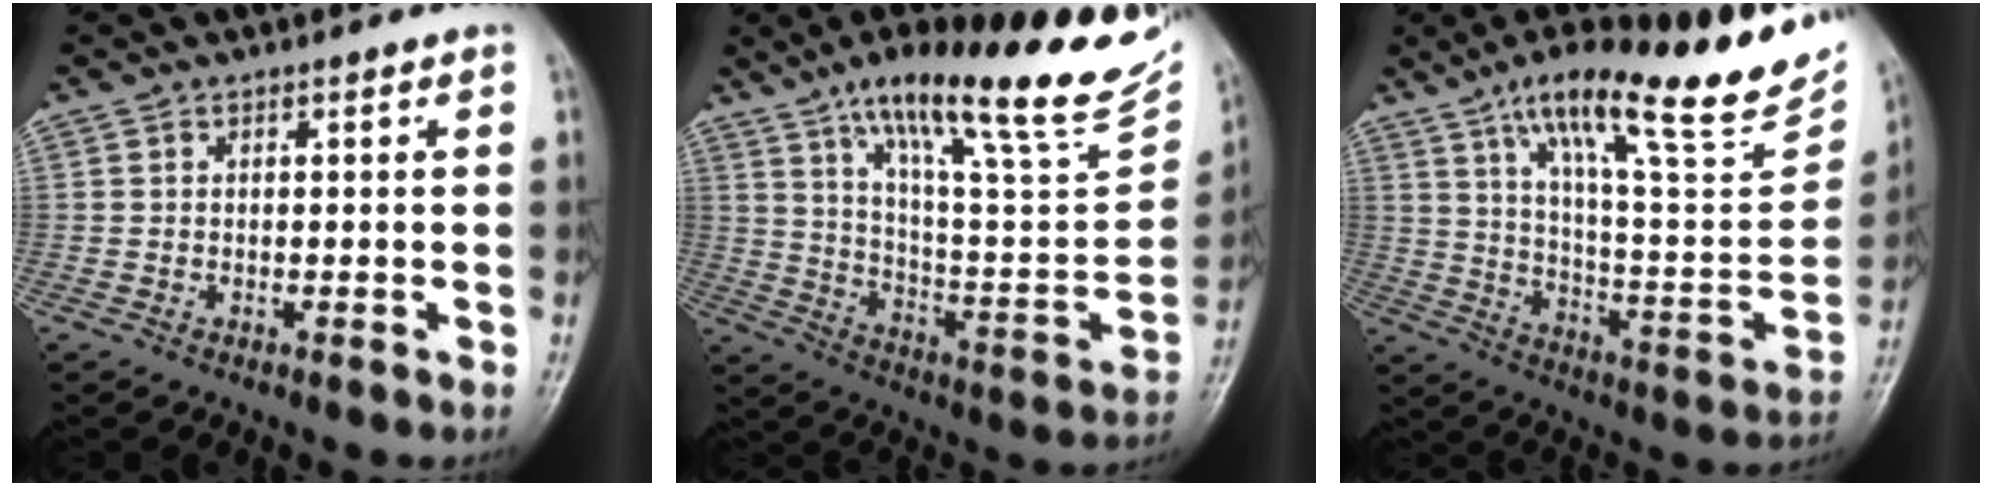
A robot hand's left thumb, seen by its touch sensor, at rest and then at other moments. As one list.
[{"total": 28.5, "force": [20.2, 5.9, 19.2], "torque": [-0.261, -0.076, 0.309]}, {"total": 27.5, "force": [18.1, 6.6, 19.7], "torque": [-0.266, -0.052, 0.287]}]